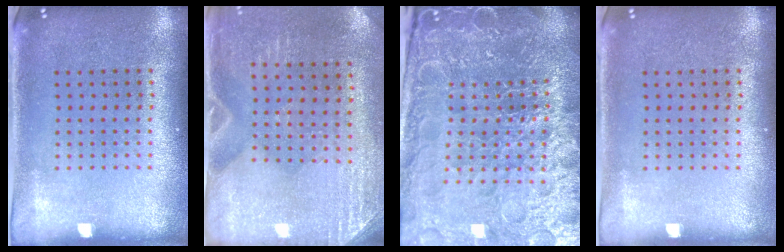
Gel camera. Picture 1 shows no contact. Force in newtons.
{"total": 2.8, "press": 2.5, "slide": 1.3}
{"total": 6.3, "press": 5.6, "slide": 3.0}
{"total": 0.0}